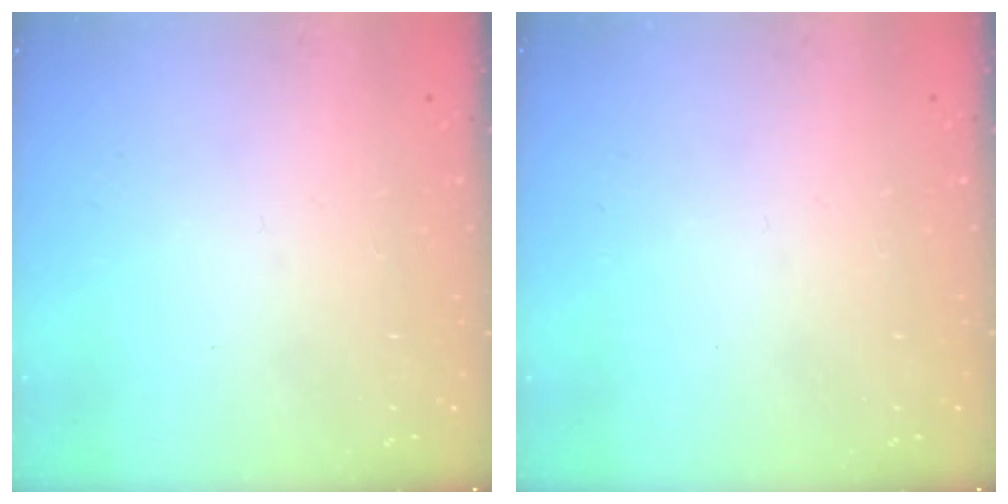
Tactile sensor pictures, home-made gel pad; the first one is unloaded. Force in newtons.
{"total": 0.0}